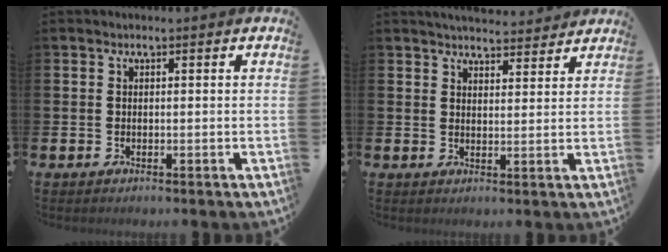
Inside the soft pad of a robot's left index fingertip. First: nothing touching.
{"total": 4.3, "force": [4.2, 0.7, 0.2], "torque": [-0.008, -0.023, 0.076]}